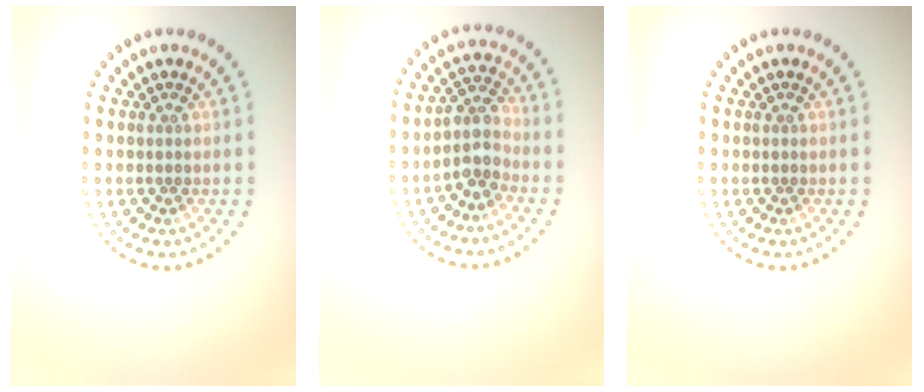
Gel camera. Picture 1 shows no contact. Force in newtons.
{"total": 3.1, "press": 2.5, "slide": 1.9}
{"total": 0.0}